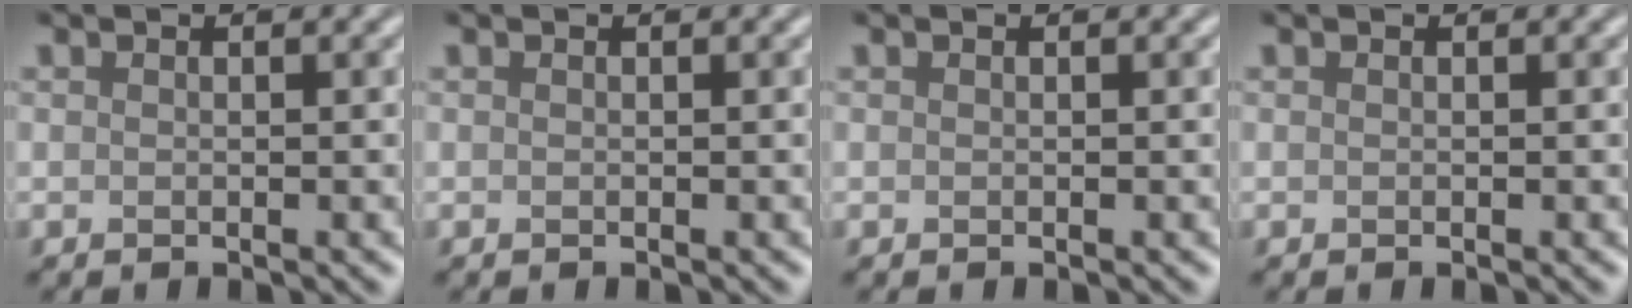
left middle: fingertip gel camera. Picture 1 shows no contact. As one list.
[{"total": 0.0}, {"total": 0.0}, {"total": 0.0}]